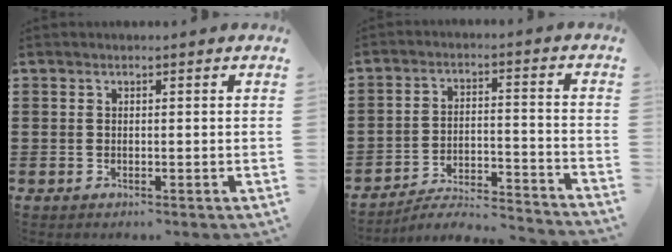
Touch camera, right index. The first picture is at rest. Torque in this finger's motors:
{"motor_torque": [-0.07, 0.55, -1.05, -0.21]}